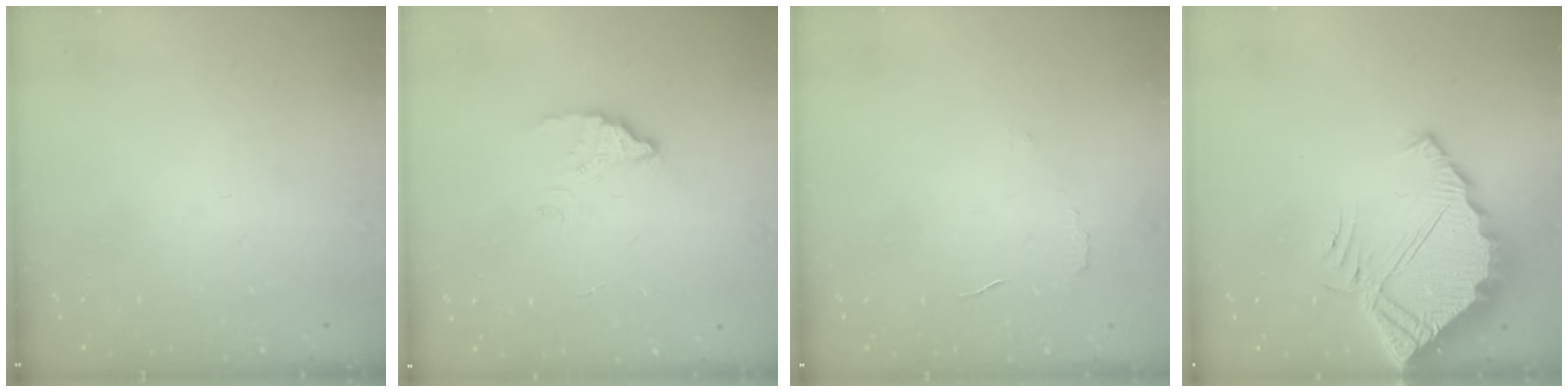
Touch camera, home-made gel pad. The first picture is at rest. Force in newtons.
{"total": 2.8, "press": 2.8, "slide": 0.3}
{"total": 2.9, "press": 2.9, "slide": 0.2}
{"total": 7.1, "press": 7.1, "slide": 0.5}